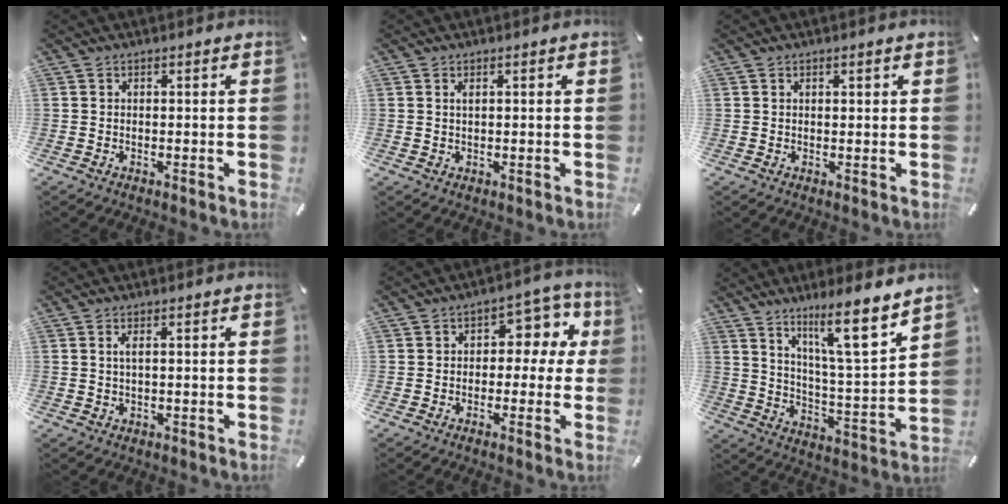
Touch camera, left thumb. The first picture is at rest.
{"total": 1.1, "force": [0.5, 0.5, 0.9], "torque": [-0.017, 0.001, 0.008]}
{"total": 0.8, "force": [0.4, 0.3, 0.6], "torque": [-0.012, 0.002, 0.008]}
{"total": 2.1, "force": [0.5, 0.8, 1.9], "torque": [-0.039, 0.003, 0.006]}
{"total": 8.2, "force": [1.8, 5.7, 5.7], "torque": [-0.068, -0.007, 0.022]}
{"total": 13.6, "force": [10.0, 1.9, 9.0], "torque": [-0.146, -0.064, 0.161]}